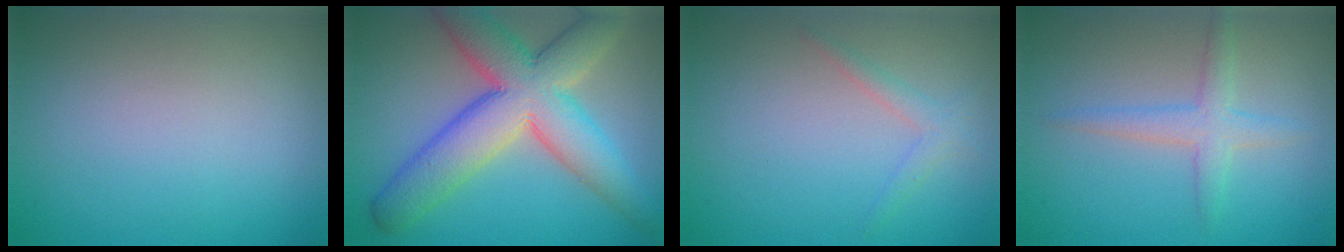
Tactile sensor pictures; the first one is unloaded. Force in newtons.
{"total": 10.2, "press": 10.2, "slide": 0.4}
{"total": 1.4, "press": 1.4, "slide": 0.1}
{"total": 2.7, "press": 2.7, "slide": 0.1}